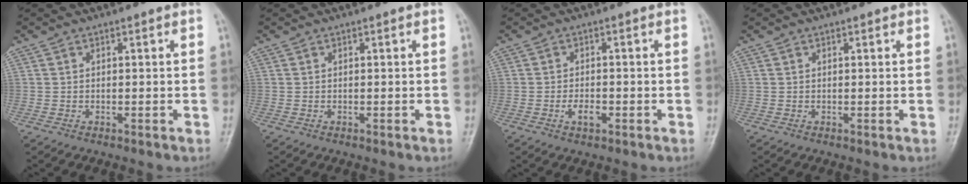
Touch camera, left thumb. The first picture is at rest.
{"total": 0.0}
{"total": 2.8, "force": [-1.1, 1.5, 2.1], "torque": [-0.035, 0.004, -0.019]}
{"total": 0.6, "force": [0.4, 0.3, 0.3], "torque": [-0.006, -0.002, 0.003]}